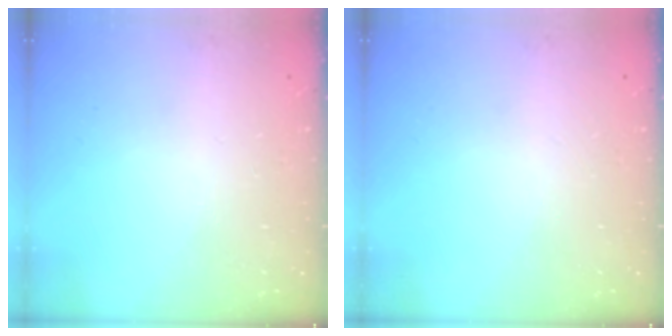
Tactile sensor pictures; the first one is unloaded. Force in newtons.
{"total": 0.0}